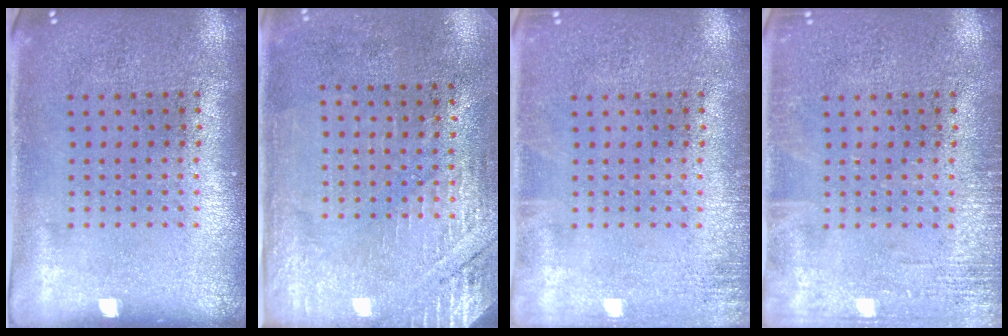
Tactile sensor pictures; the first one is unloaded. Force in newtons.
{"total": 2.7, "press": 2.5, "slide": 1.1}
{"total": 1.4, "press": 1.4, "slide": 0.2}
{"total": 2.2, "press": 2.2, "slide": 0.3}